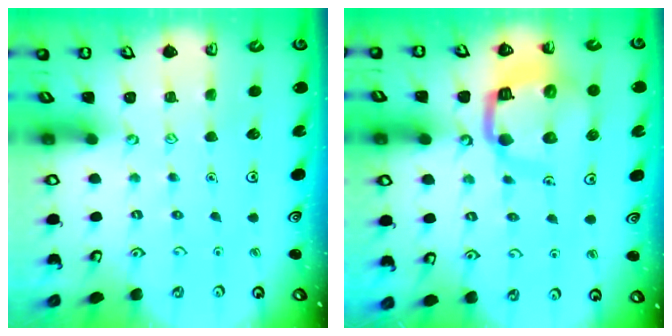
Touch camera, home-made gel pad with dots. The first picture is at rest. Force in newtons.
{"total": 13.2, "press": 13.1, "slide": 1.7}